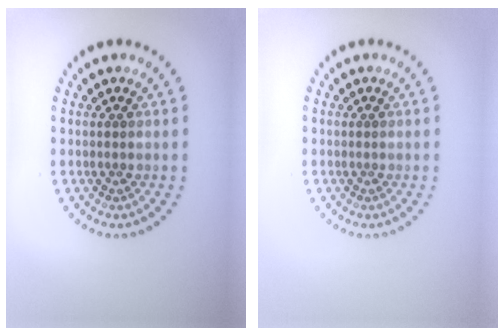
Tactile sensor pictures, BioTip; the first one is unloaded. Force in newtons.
{"total": 0.0}